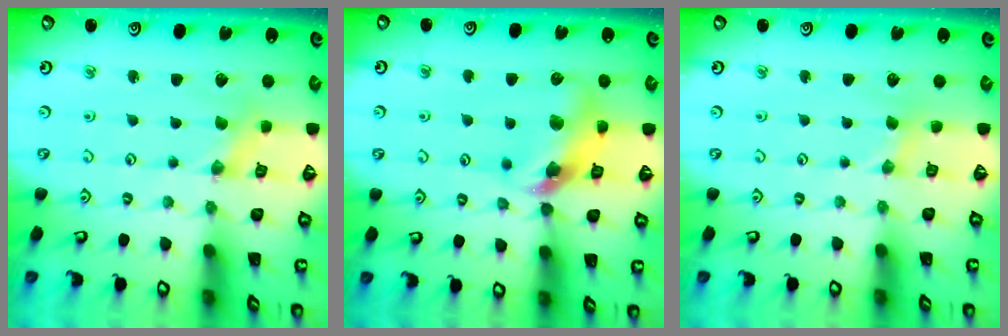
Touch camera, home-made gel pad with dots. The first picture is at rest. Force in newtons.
{"total": 11.7, "press": 11.6, "slide": 1.7}
{"total": 1.2, "press": 1.1, "slide": 0.3}